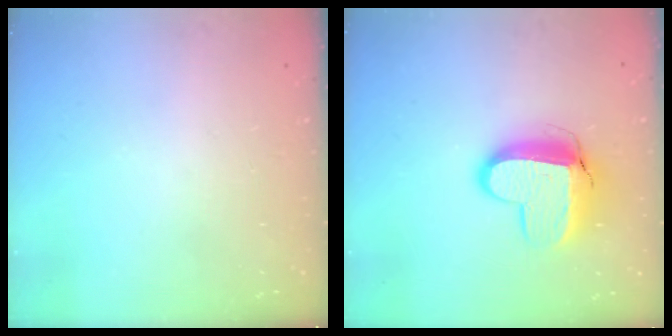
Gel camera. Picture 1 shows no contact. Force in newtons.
{"total": 11.8, "press": 11.8, "slide": 1.2}